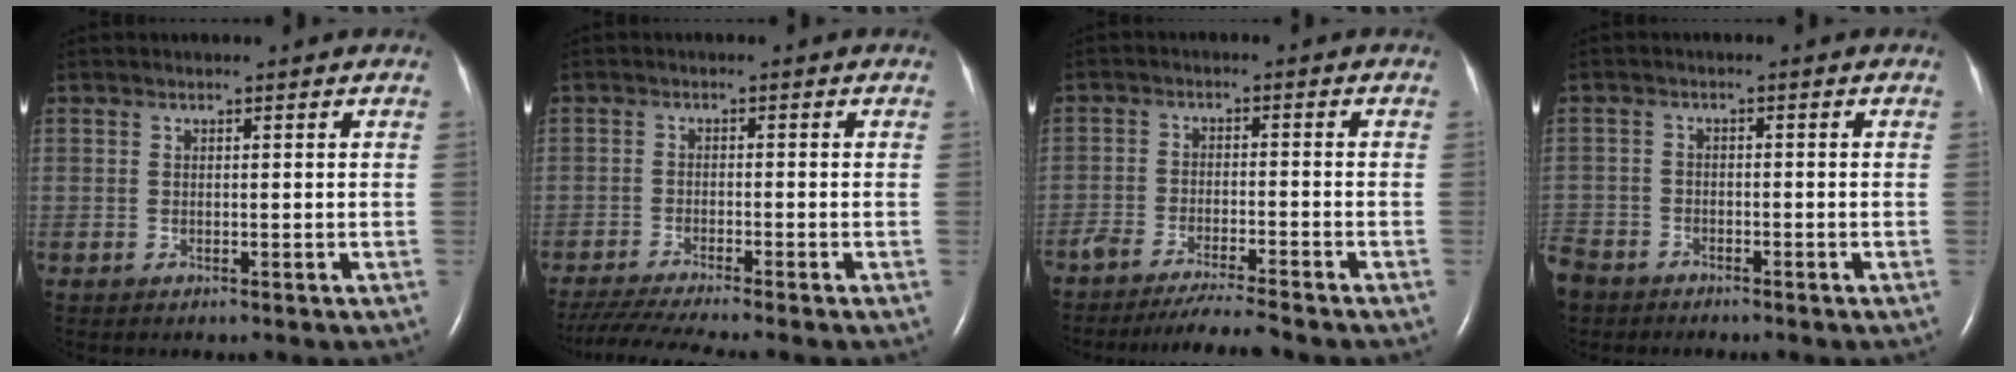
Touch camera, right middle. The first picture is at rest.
{"total": 8.7, "force": [-7.6, -1.2, 4.0], "torque": [-0.062, -0.027, -0.125]}
{"total": 7.9, "force": [-7.2, -0.5, 3.2], "torque": [-0.044, -0.022, -0.119]}
{"total": 6.2, "force": [-4.9, 3.6, 1.3], "torque": [-0.040, -0.007, -0.097]}